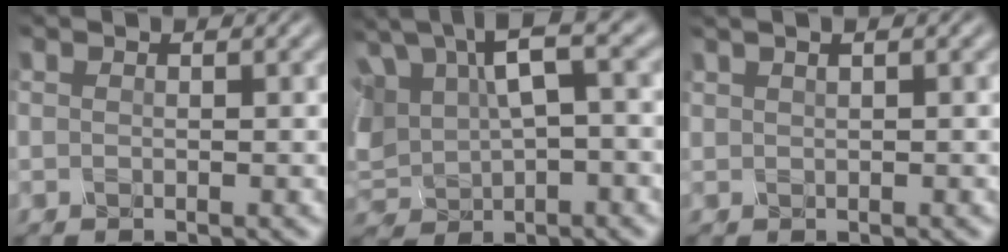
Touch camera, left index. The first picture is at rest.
{"total": 8.9, "force": [3.2, 4.3, 7.1], "torque": [-0.173, 0.027, 0.057]}
{"total": 0.8, "force": [0.4, 0.2, 0.6], "torque": [-0.012, 0.004, 0.010]}